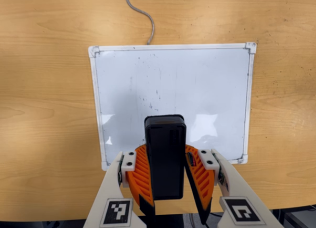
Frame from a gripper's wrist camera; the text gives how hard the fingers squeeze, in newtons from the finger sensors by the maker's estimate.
{"total": 9.5, "left": 9.7, "right": 9.3}